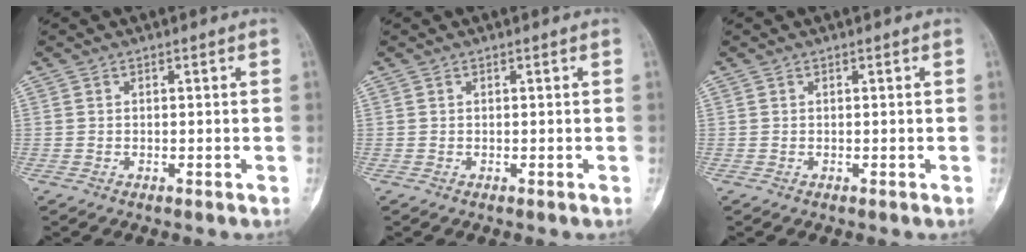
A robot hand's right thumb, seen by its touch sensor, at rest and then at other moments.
{"total": 0.0}
{"total": 0.0}